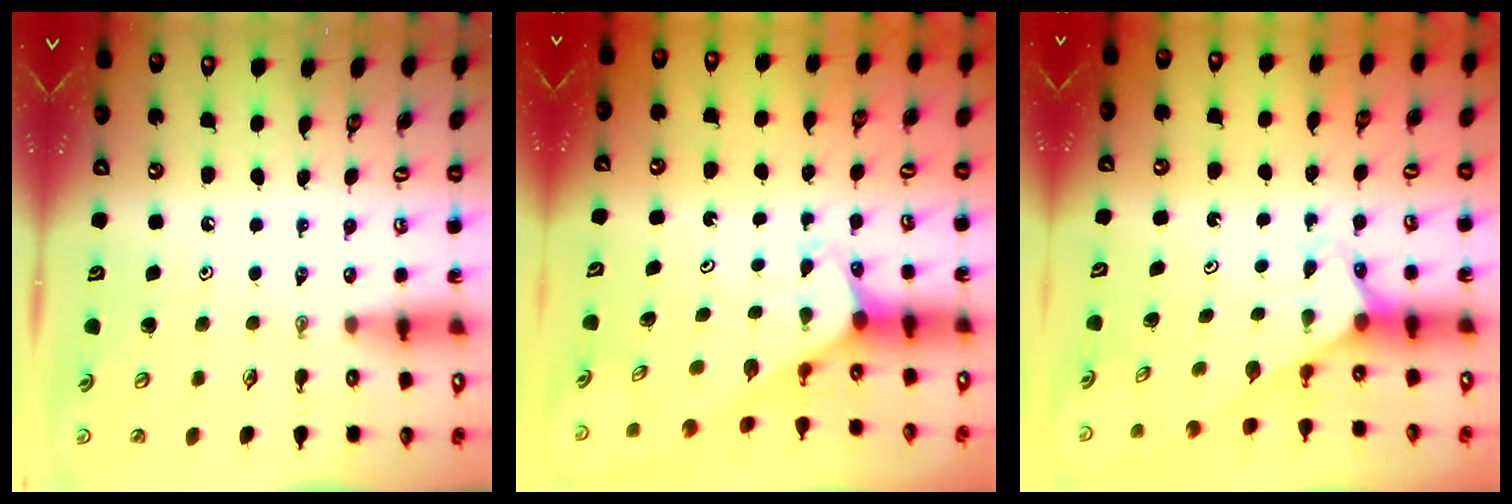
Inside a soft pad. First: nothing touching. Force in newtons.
{"total": 1.8, "press": 1.8, "slide": 0.1}
{"total": 2.5, "press": 2.5, "slide": 0.2}